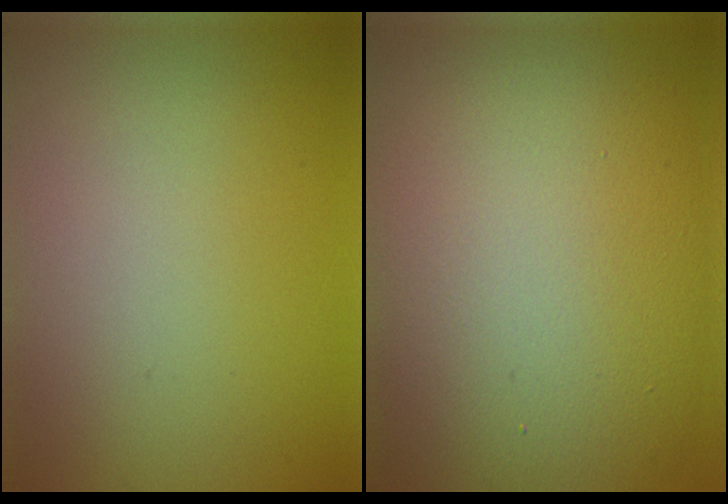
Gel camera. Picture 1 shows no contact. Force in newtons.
{"total": 15.4, "press": 15.4, "slide": 0.4}